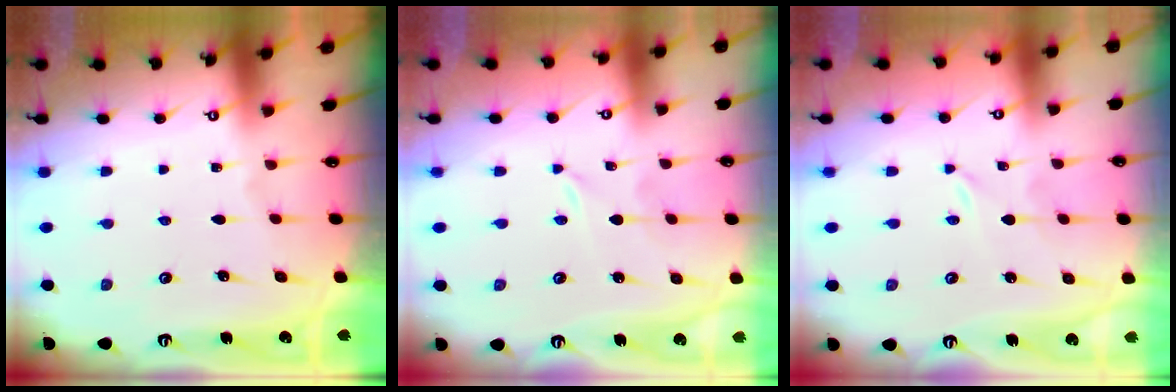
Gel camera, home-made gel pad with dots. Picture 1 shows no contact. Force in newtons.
{"total": 0.0}
{"total": 0.0}